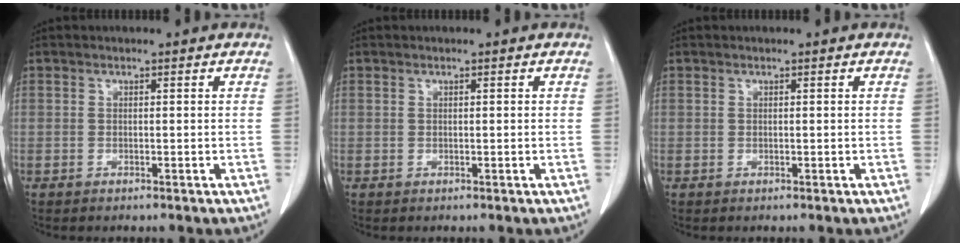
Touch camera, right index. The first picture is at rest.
{"total": 0.0}
{"total": 0.0}